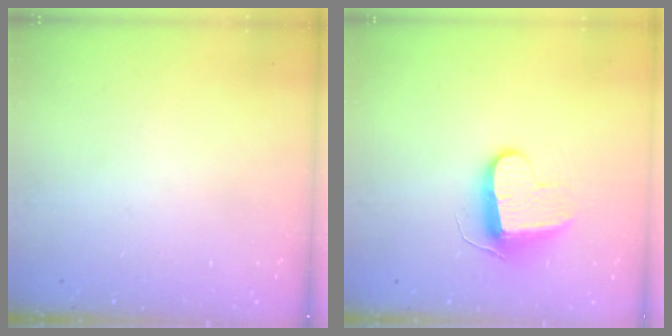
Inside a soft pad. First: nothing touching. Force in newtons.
{"total": 9.4, "press": 9.4, "slide": 0.5}